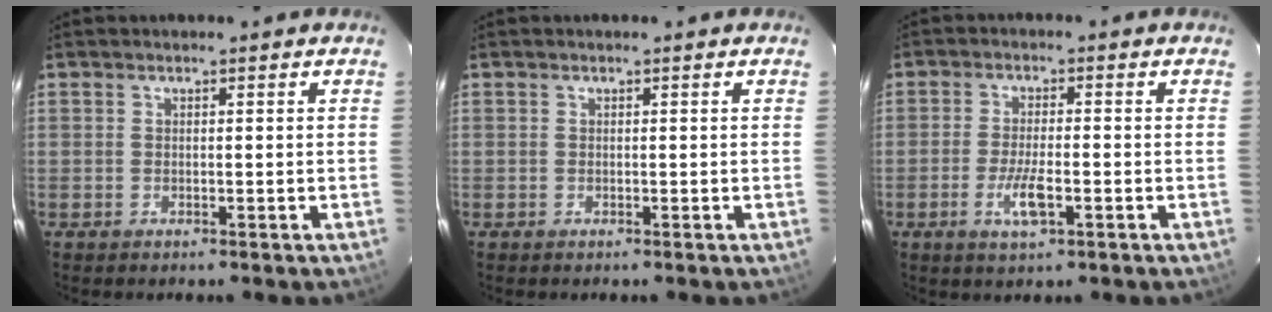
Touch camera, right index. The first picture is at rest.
{"total": 0.0}
{"total": 5.1, "force": [-2.0, 1.2, 4.6], "torque": [-0.093, -0.004, -0.033]}